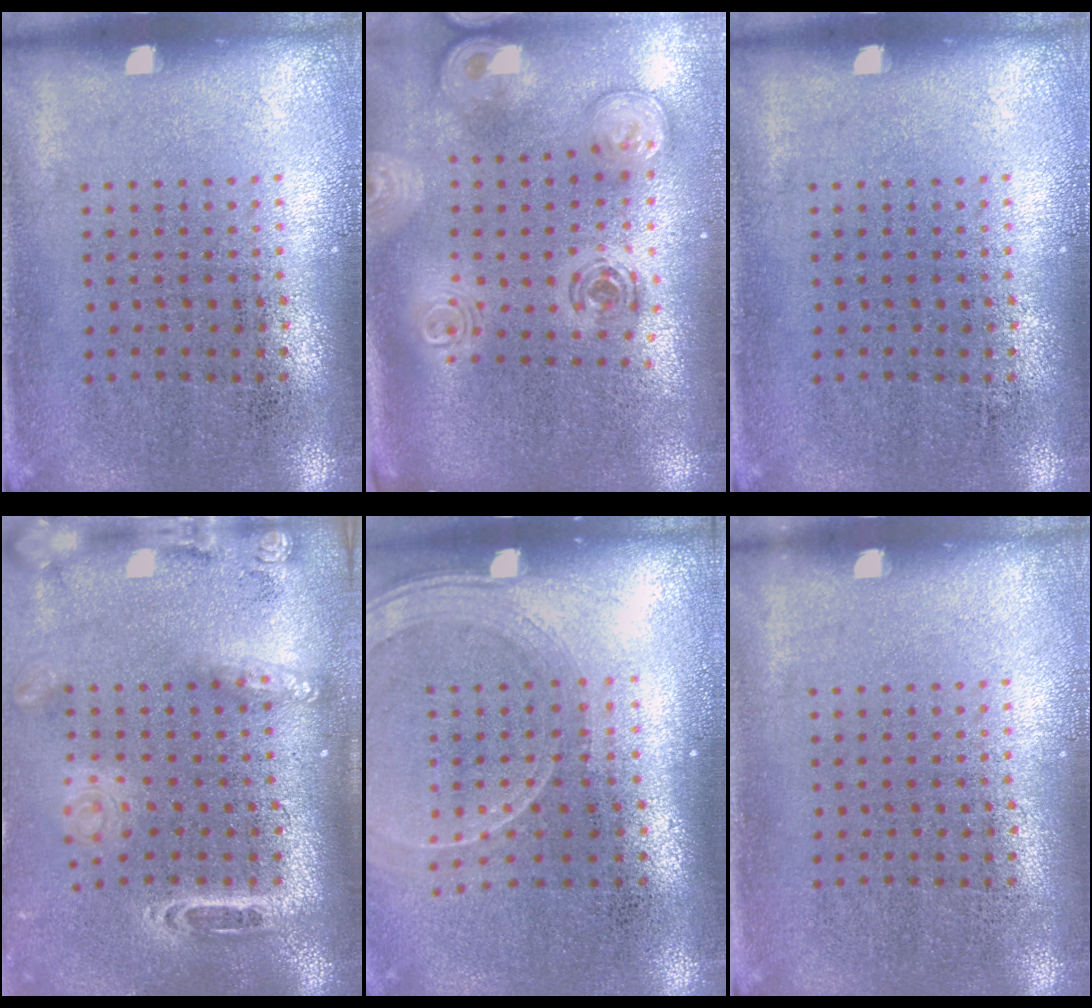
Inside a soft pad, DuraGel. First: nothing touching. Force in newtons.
{"total": 2.6, "press": 1.8, "slide": 1.8}
{"total": 0.0}
{"total": 2.5, "press": 1.8, "slide": 1.8}
{"total": 1.7, "press": 1.5, "slide": 0.8}
{"total": 0.0}